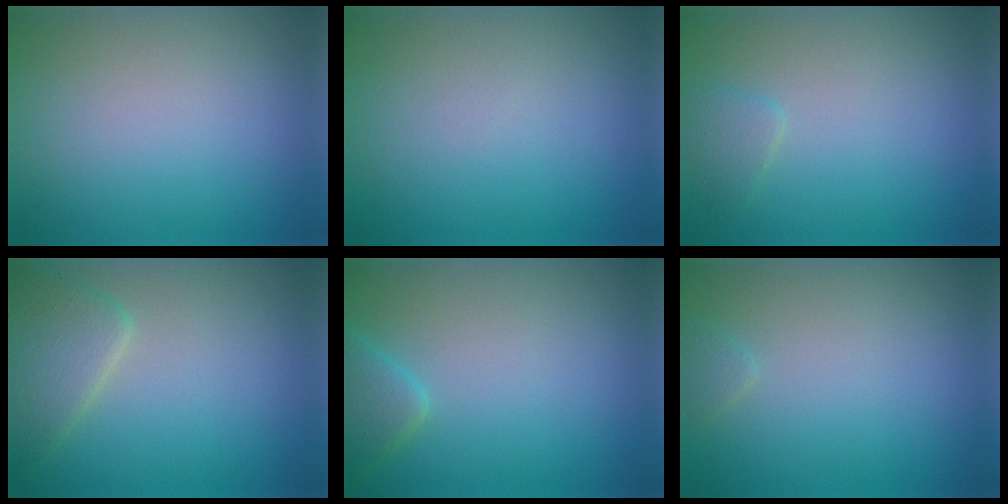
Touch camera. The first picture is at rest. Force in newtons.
{"total": 0.0}
{"total": 1.2, "press": 1.2, "slide": 0.1}
{"total": 3.6, "press": 3.6, "slide": 0.1}
{"total": 2.3, "press": 2.2, "slide": 0.2}
{"total": 0.7, "press": 0.7, "slide": 0.1}